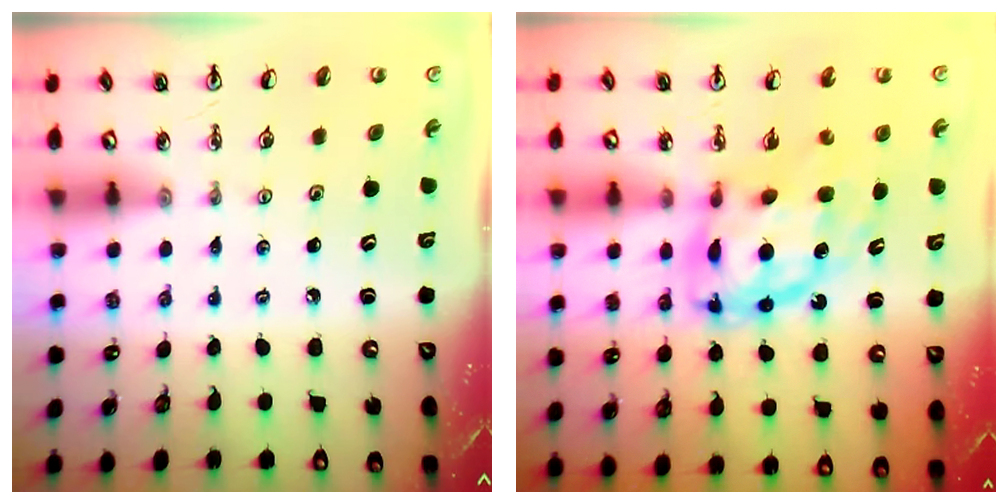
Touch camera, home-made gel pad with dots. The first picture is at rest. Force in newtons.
{"total": 13.5, "press": 13.4, "slide": 1.1}